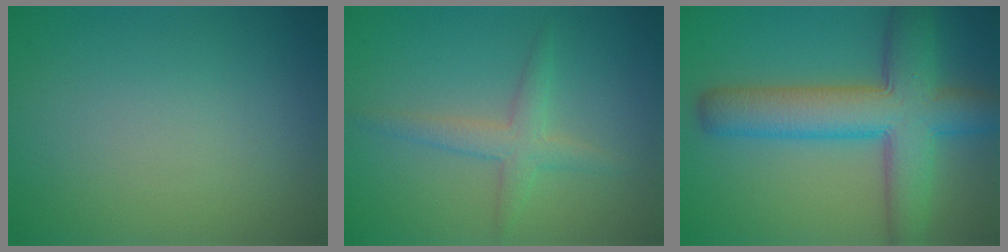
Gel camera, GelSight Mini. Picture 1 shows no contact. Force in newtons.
{"total": 2.5, "press": 2.5, "slide": 0.0}
{"total": 9.0, "press": 8.9, "slide": 0.3}